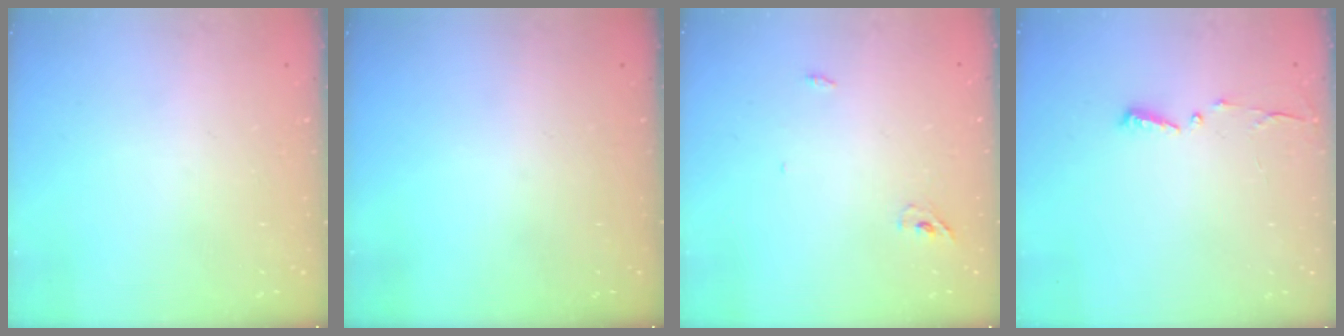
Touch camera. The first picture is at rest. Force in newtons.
{"total": 0.0}
{"total": 2.1, "press": 1.9, "slide": 1.0}
{"total": 3.9, "press": 3.9, "slide": 0.3}